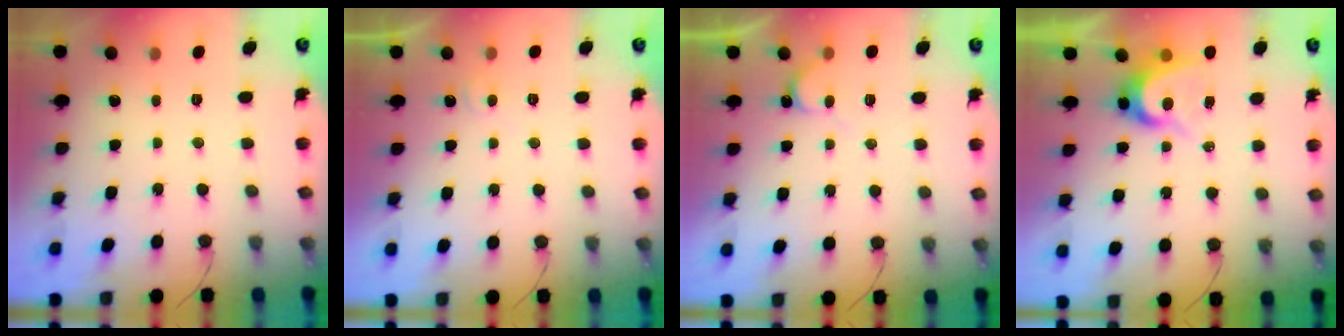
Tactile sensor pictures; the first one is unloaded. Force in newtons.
{"total": 3.9, "press": 3.8, "slide": 0.4}
{"total": 4.0, "press": 3.9, "slide": 0.4}
{"total": 8.8, "press": 8.8, "slide": 0.4}